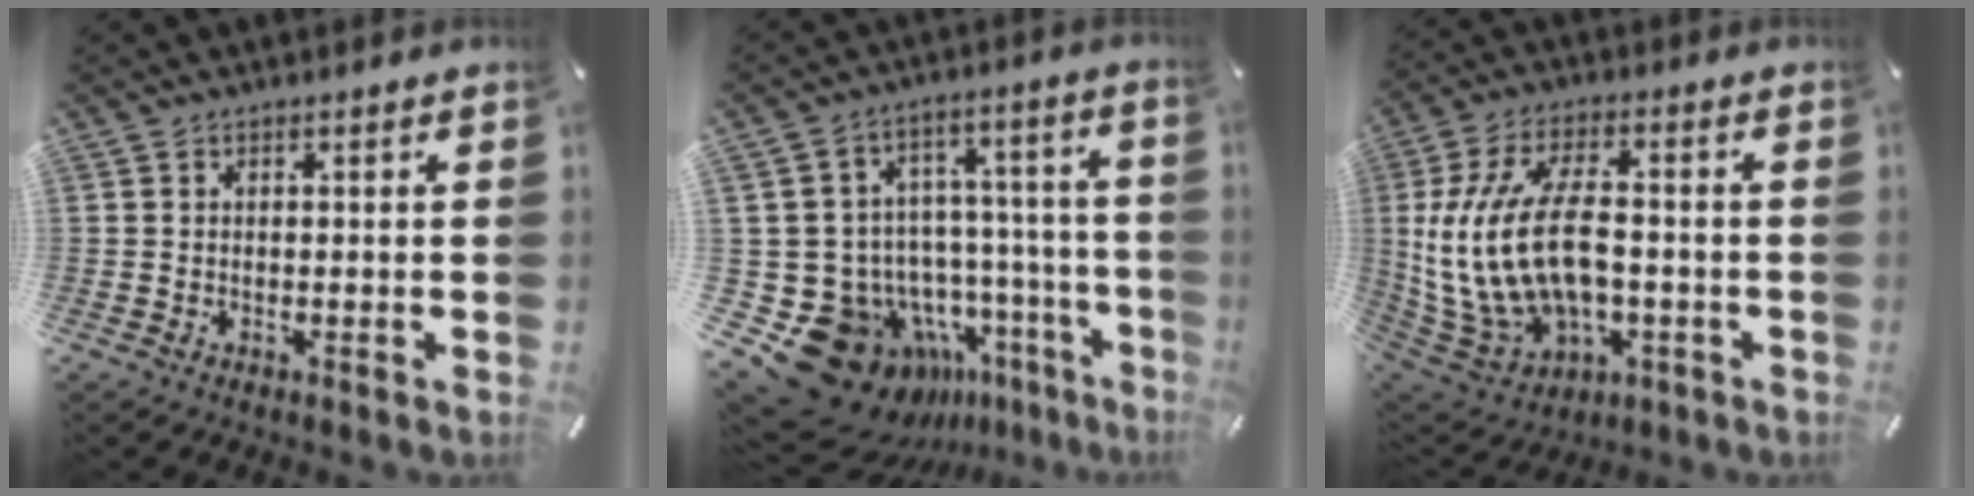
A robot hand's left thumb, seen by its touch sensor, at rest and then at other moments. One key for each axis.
{"total": 17.2, "fx": -9.8, "fy": 12.3, "fz": 6.8, "tx": -0.107, "ty": 0.040, "tz": -0.129}
{"total": 17.3, "fx": -0.6, "fy": 10.5, "fz": 13.8, "tx": -0.302, "ty": -0.001, "tz": -0.007}